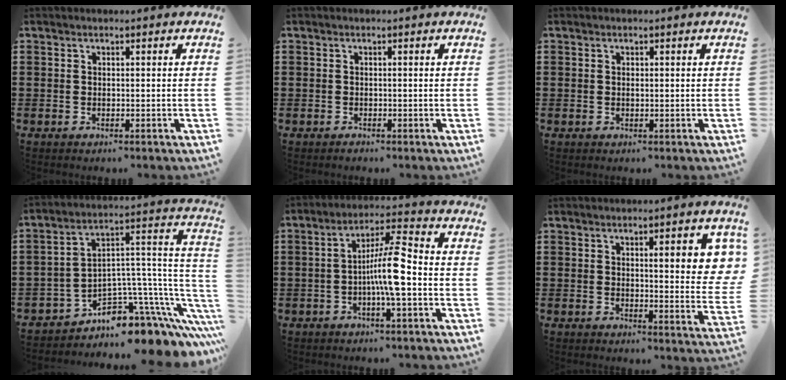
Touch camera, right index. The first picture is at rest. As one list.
[{"total": 0.5, "force": [-0.5, 0.2, -0.1], "torque": [0.002, 0.002, -0.011]}, {"total": 0.5, "force": [0.1, 0.2, 0.5], "torque": [-0.011, -0.002, 0.002]}, {"total": 7.4, "force": [-5.5, 3.8, 3.2], "torque": [-0.052, -0.012, -0.098]}, {"total": 8.4, "force": [-1.7, 1.2, 8.2], "torque": [-0.154, 0.000, -0.037]}, {"total": 6.4, "force": [2.1, 1.6, 5.9], "torque": [-0.089, -0.004, 0.029]}]